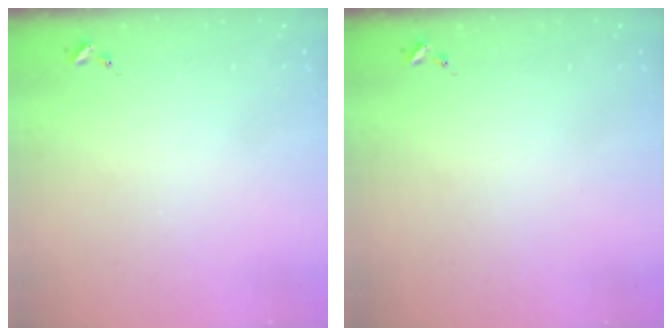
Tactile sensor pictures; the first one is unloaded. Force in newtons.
{"total": 0.0}